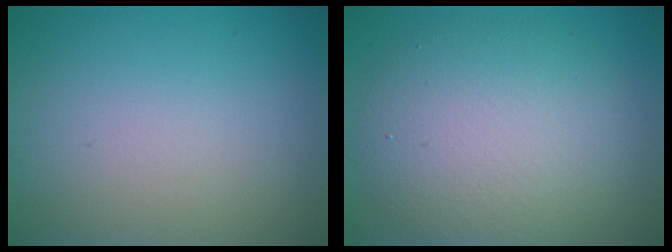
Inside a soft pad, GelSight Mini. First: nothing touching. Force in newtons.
{"total": 7.9, "press": 7.8, "slide": 0.7}